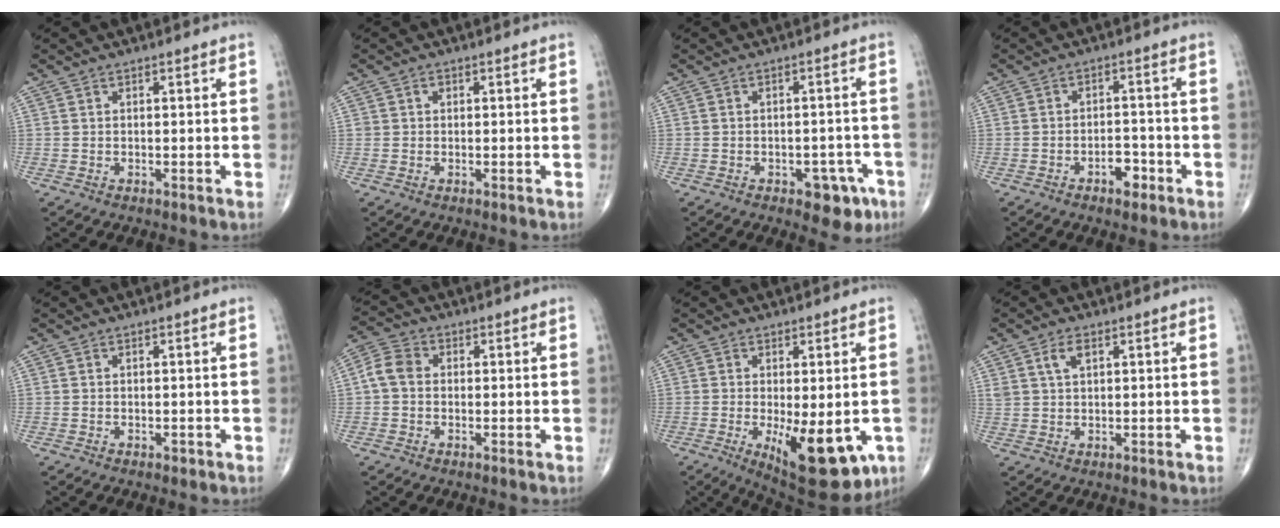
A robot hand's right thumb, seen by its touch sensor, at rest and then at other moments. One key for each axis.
{"total": 1.0, "fx": 0.3, "fy": 0.9, "fz": 0.4, "tx": 0.001, "ty": 0.002, "tz": 0.003}
{"total": 6.4, "fx": -3.3, "fy": 3.6, "fz": 4.1, "tx": -0.024, "ty": 0.021, "tz": -0.037}
{"total": 4.1, "fx": -2.3, "fy": 2.2, "fz": 2.6, "tx": -0.022, "ty": 0.020, "tz": -0.034}
{"total": 0.6, "fx": -0.3, "fy": 0.4, "fz": 0.3, "tx": -0.004, "ty": 0.000, "tz": -0.005}
{"total": 4.8, "fx": 0.0, "fy": 3.8, "fz": 3.0, "tx": -0.057, "ty": 0.016, "tz": -0.010}
{"total": 14.4, "fx": -4.4, "fy": 5.8, "fz": 12.4, "tx": -0.152, "ty": -0.019, "tz": -0.045}
{"total": 3.3, "fx": 1.6, "fy": 1.7, "fz": 2.3, "tx": -0.042, "ty": -0.001, "tz": 0.033}